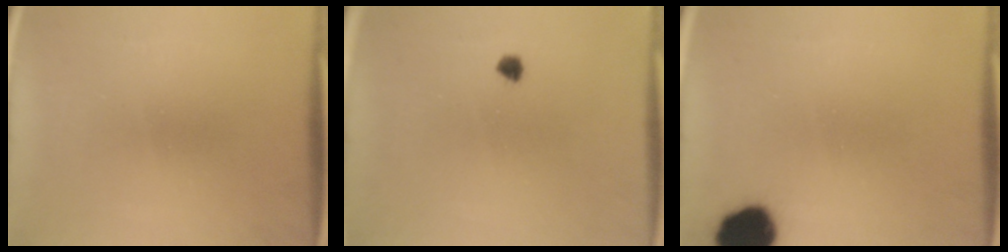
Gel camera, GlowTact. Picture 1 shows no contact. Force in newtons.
{"total": 1.3}
{"total": 11.4}